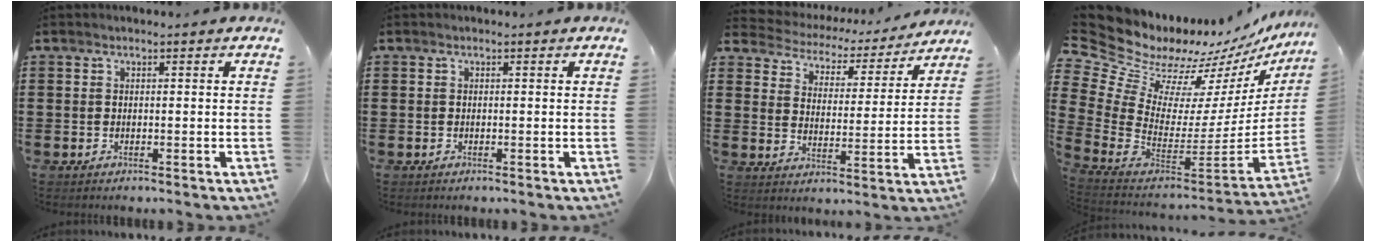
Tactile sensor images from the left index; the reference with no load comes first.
{"total": 0.0}
{"total": 3.4, "force": [3.3, 0.8, -0.2], "torque": [-0.023, -0.031, 0.047]}
{"total": 8.4, "force": [7.3, 3.9, 1.3], "torque": [-0.092, -0.087, 0.125]}